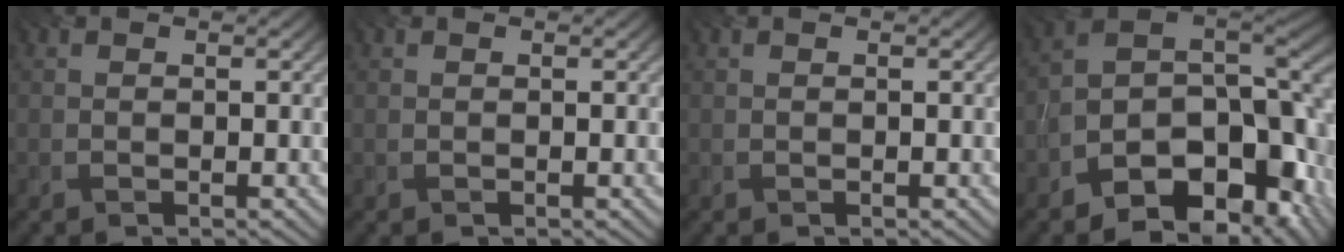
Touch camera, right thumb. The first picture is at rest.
{"total": 0.0}
{"total": 0.0}
{"total": 14.8, "force": [-7.1, 8.0, 10.3], "torque": [-0.175, -0.019, -0.112]}